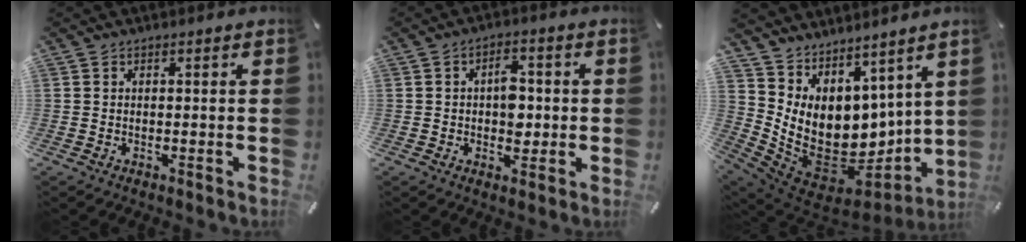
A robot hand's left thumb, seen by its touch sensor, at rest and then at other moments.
{"total": 6.0, "force": [0.0, 4.1, 4.4], "torque": [-0.044, -0.005, -0.008]}
{"total": 13.4, "force": [1.9, 10.4, 8.3], "torque": [-0.163, -0.057, 0.050]}